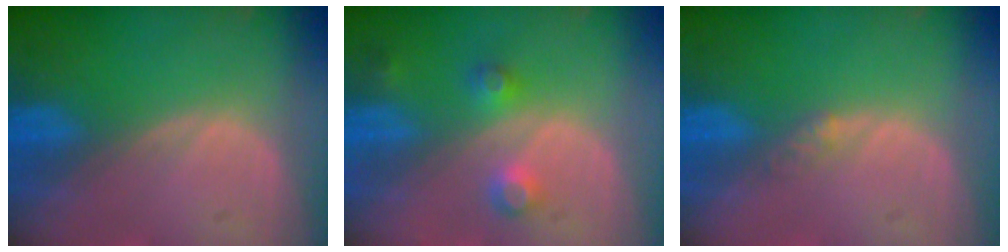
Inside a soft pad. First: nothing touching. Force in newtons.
{"total": 3.7, "press": 3.5, "slide": 1.2}
{"total": 1.6, "press": 1.3, "slide": 0.9}